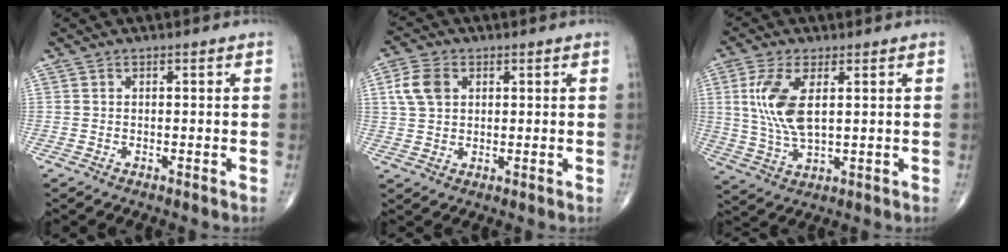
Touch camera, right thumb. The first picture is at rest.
{"total": 6.3, "force": [1.9, 4.5, 4.0], "torque": [-0.075, 0.004, 0.034]}
{"total": 10.3, "force": [2.3, 4.6, 9.0], "torque": [-0.198, -0.009, 0.053]}